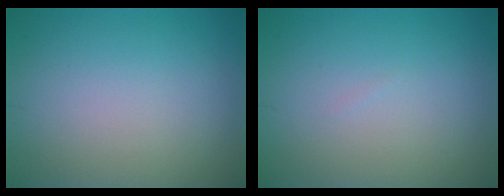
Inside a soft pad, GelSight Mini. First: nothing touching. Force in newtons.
{"total": 0.0}